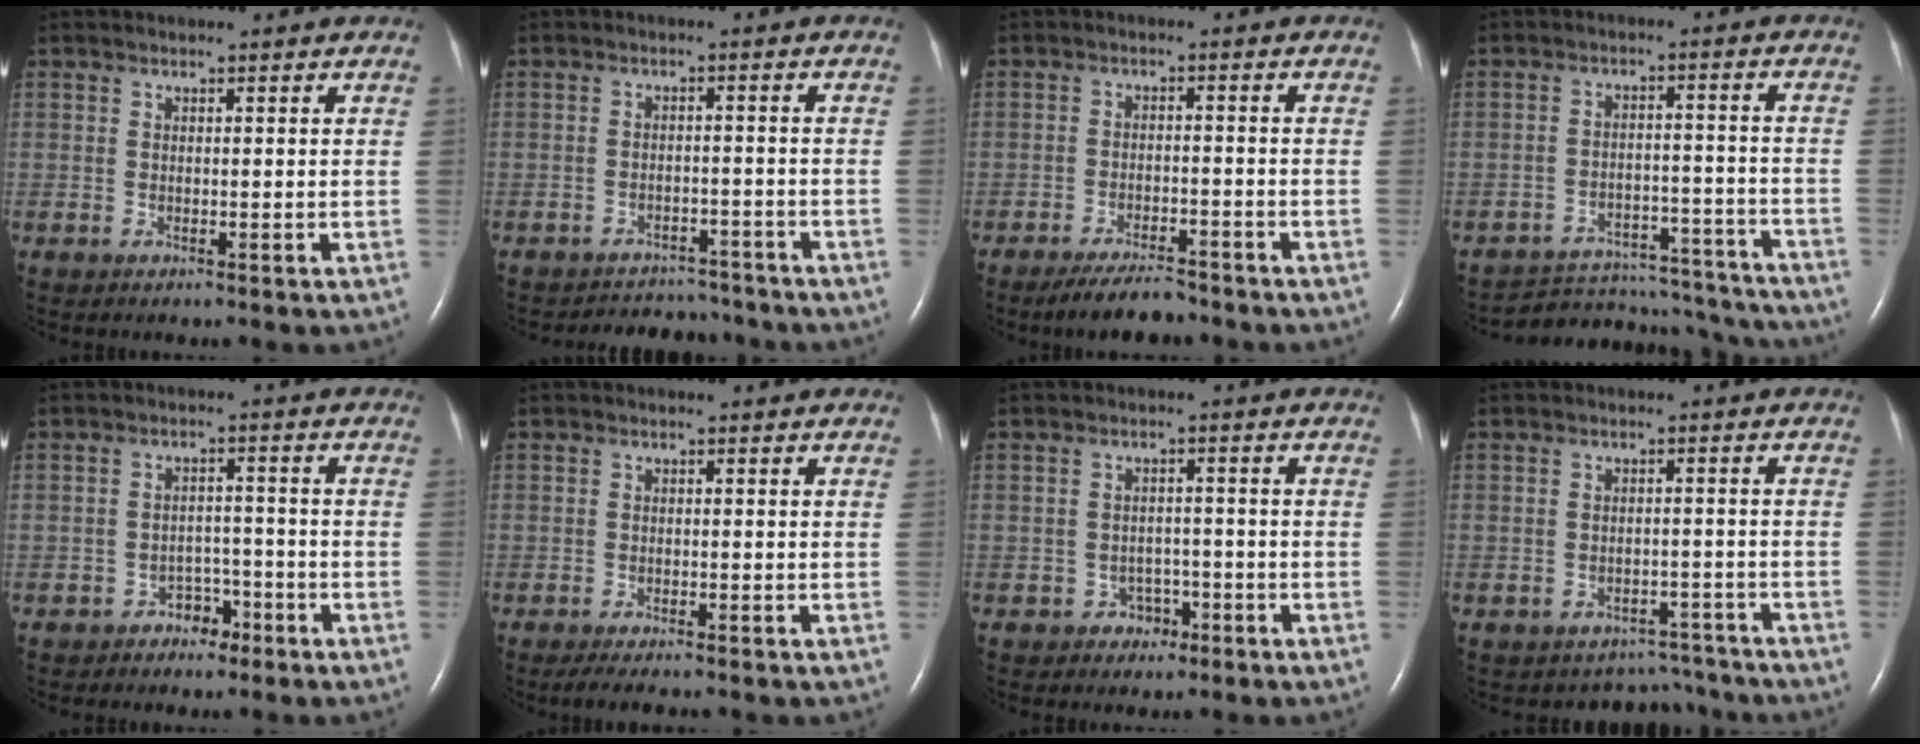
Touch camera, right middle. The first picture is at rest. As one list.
[{"total": 7.1, "force": [-6.8, 2.2, -0.2], "torque": [0.005, 0.015, -0.085]}, {"total": 5.9, "force": [-5.2, 1.3, 2.5], "torque": [-0.048, -0.012, -0.090]}, {"total": 17.0, "force": [-16.5, 3.7, 2.2], "torque": [-0.030, 0.023, -0.211]}, {"total": 3.1, "force": [-2.3, 1.9, 0.8], "torque": [-0.008, 0.010, -0.033]}, {"total": 3.8, "force": [-3.1, 0.4, 2.0], "torque": [-0.036, -0.010, -0.046]}, {"total": 2.6, "force": [-1.5, 2.0, 0.3], "torque": [0.002, 0.011, -0.021]}, {"total": 6.3, "force": [-5.6, 2.5, -1.0], "torque": [0.019, 0.030, -0.065]}]